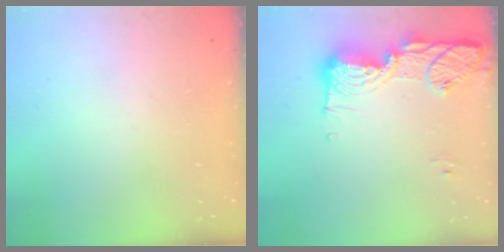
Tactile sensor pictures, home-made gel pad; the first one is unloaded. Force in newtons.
{"total": 14.7, "press": 14.7, "slide": 1.4}